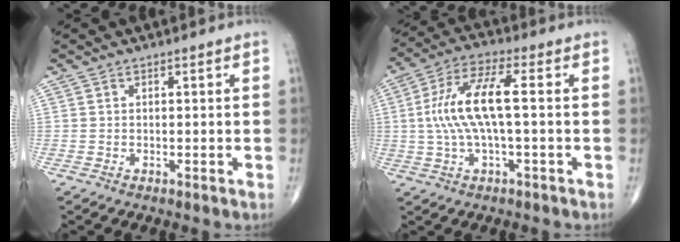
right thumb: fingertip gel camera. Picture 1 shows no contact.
{"total": 11.9, "force": [0.4, 3.5, 11.4], "torque": [-0.249, 0.029, 0.004]}